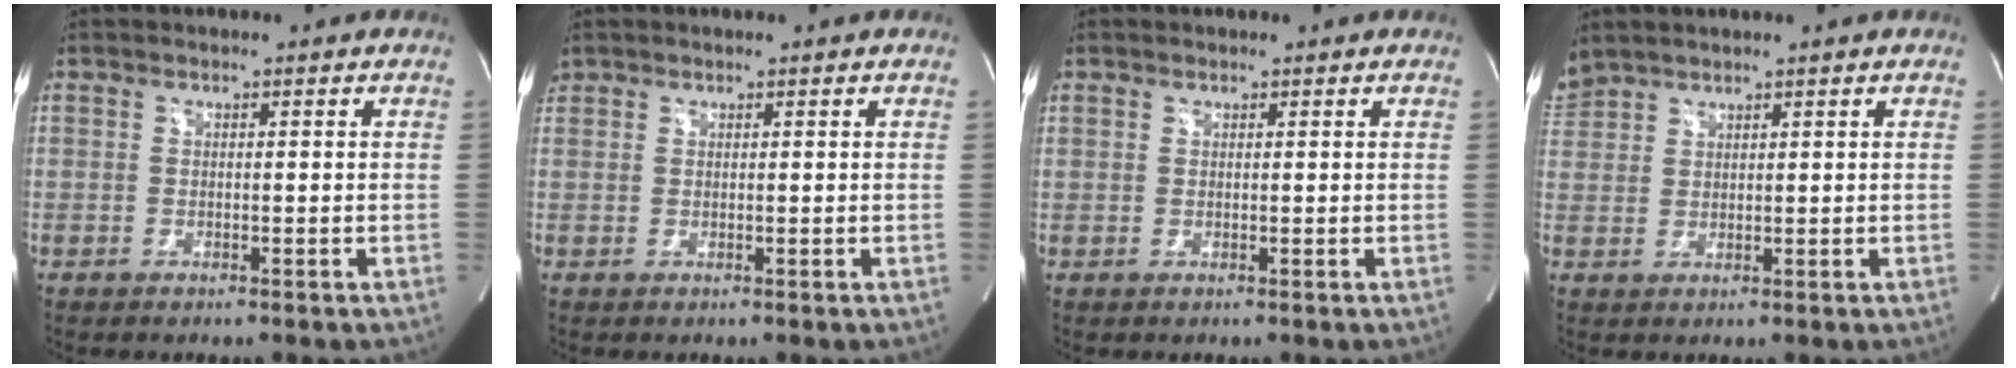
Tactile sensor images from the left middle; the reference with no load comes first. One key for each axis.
{"total": 1.1, "fx": 0.9, "fy": 0.8, "fz": 0.0, "tx": 0.001, "ty": 0.016, "tz": 0.016}
{"total": 0.8, "fx": 0.5, "fy": 0.6, "fz": 0.0, "tx": 0.004, "ty": 0.002, "tz": 0.007}
{"total": 3.6, "fx": 3.4, "fy": 1.0, "fz": 0.5, "tx": -0.027, "ty": 0.021, "tz": 0.078}